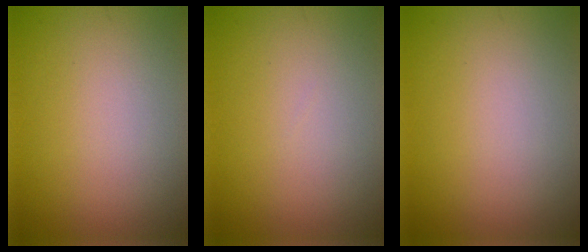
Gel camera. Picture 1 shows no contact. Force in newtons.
{"total": 0.0}
{"total": 0.0}